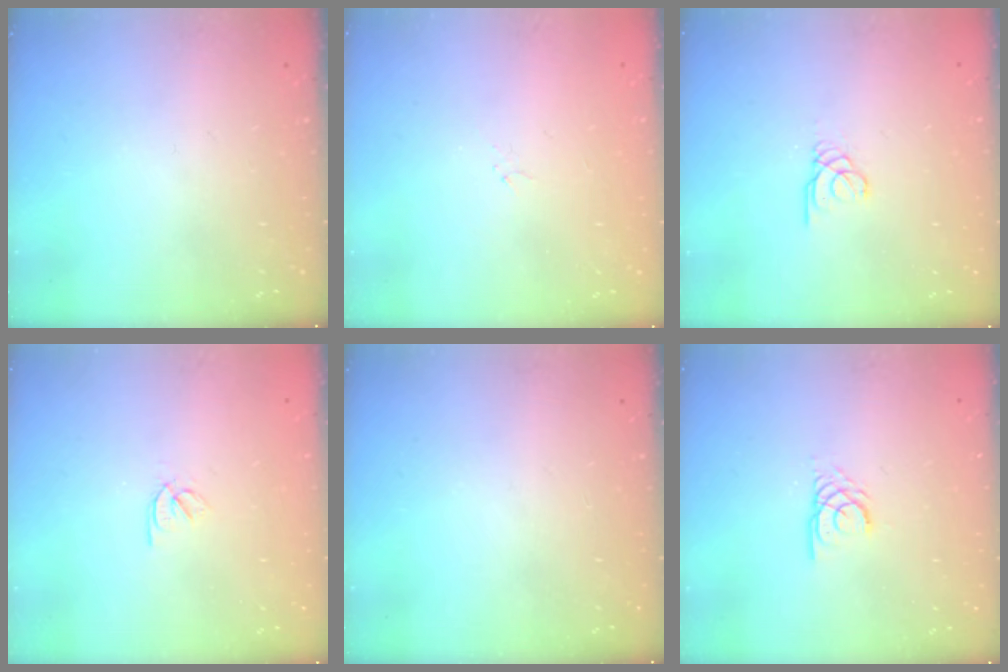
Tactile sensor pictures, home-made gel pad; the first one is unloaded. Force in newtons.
{"total": 0.9, "press": 0.8, "slide": 0.4}
{"total": 1.7, "press": 1.7, "slide": 0.2}
{"total": 2.5, "press": 2.4, "slide": 0.7}
{"total": 0.0}
{"total": 2.3, "press": 2.3, "slide": 0.1}